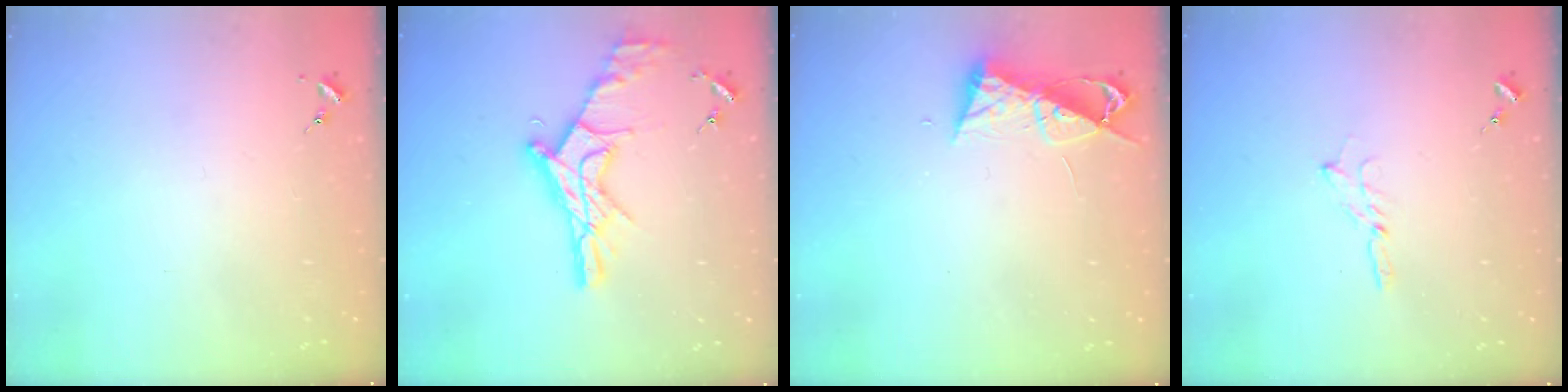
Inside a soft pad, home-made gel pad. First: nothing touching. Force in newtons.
{"total": 17.6, "press": 17.5, "slide": 1.6}
{"total": 8.3, "press": 8.2, "slide": 0.8}
{"total": 1.8, "press": 1.8, "slide": 0.2}